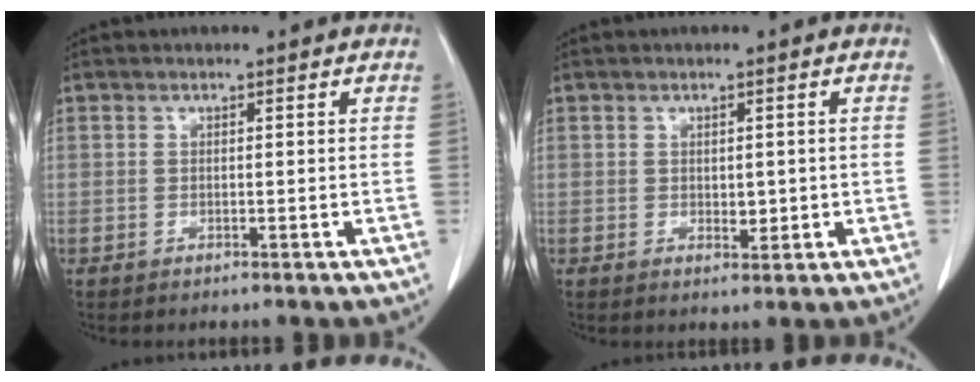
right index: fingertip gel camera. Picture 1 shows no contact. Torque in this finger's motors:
{"motor_torque": [-0.01, 0.06, 0.03, 0.01]}